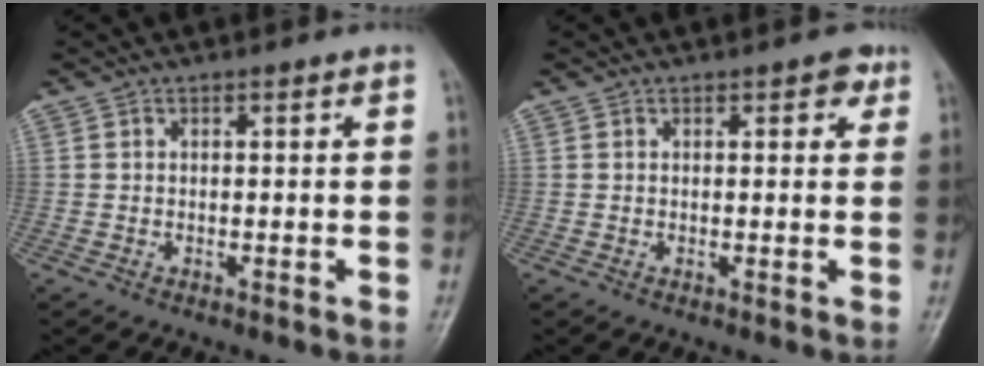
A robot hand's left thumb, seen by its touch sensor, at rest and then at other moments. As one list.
[{"total": 2.8, "force": [1.5, 1.4, 1.9], "torque": [-0.008, -0.002, 0.013]}]